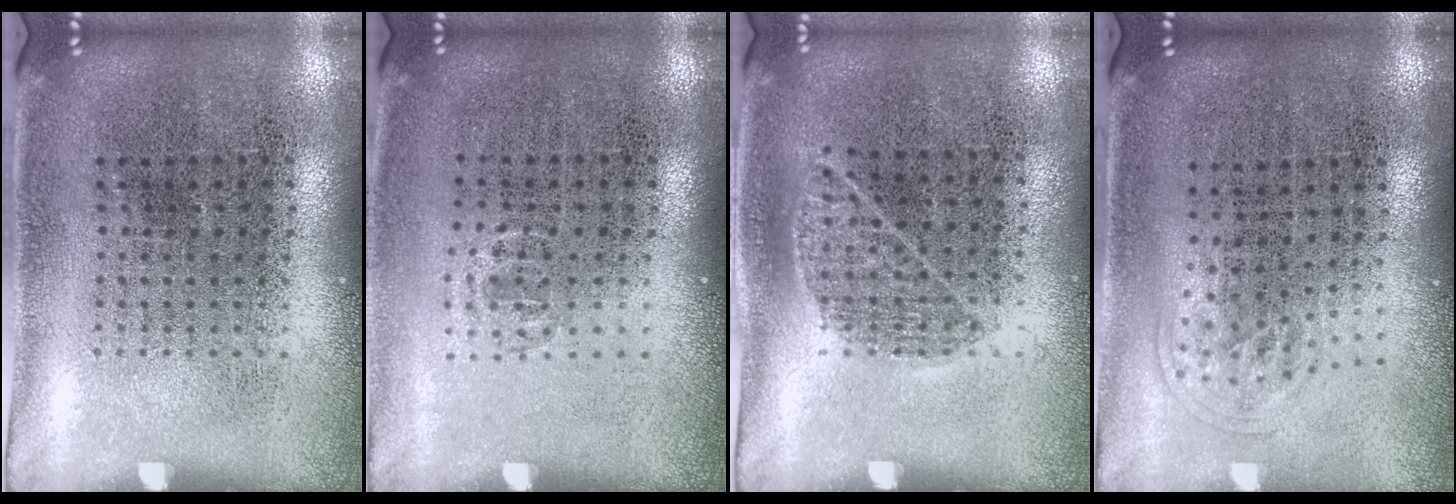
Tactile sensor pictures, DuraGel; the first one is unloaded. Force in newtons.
{"total": 0.6, "press": 0.4, "slide": 0.4}
{"total": 0.9, "press": 0.5, "slide": 0.7}
{"total": 1.0, "press": 0.6, "slide": 0.8}